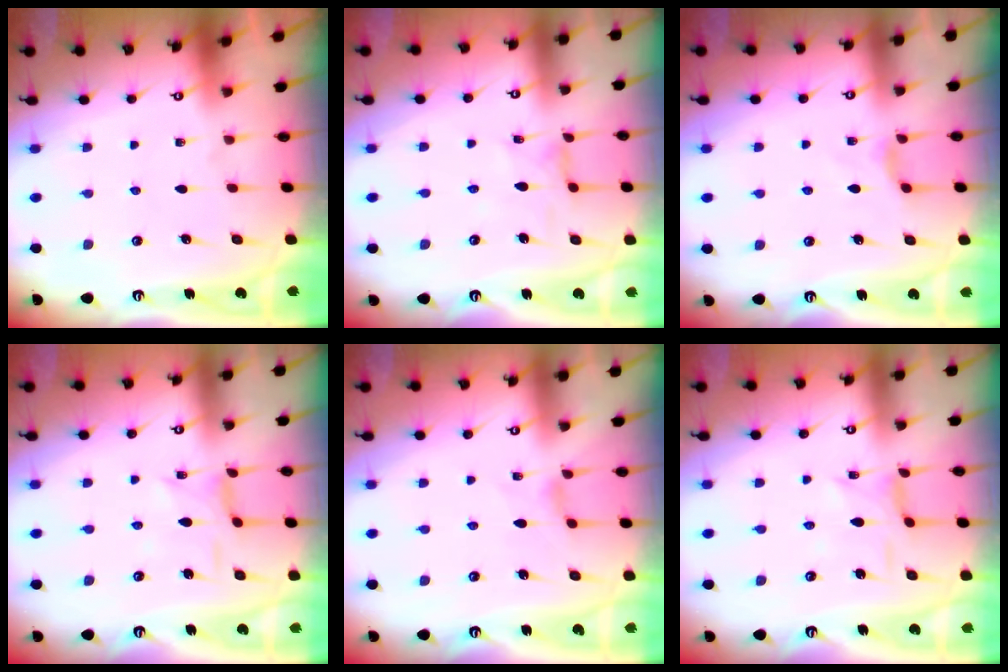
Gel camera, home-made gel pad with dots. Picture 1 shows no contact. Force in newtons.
{"total": 2.8, "press": 2.8, "slide": 0.4}
{"total": 3.0, "press": 2.9, "slide": 0.5}
{"total": 2.2, "press": 2.2, "slide": 0.3}
{"total": 1.4, "press": 1.3, "slide": 0.4}
{"total": 2.2, "press": 2.2, "slide": 0.3}